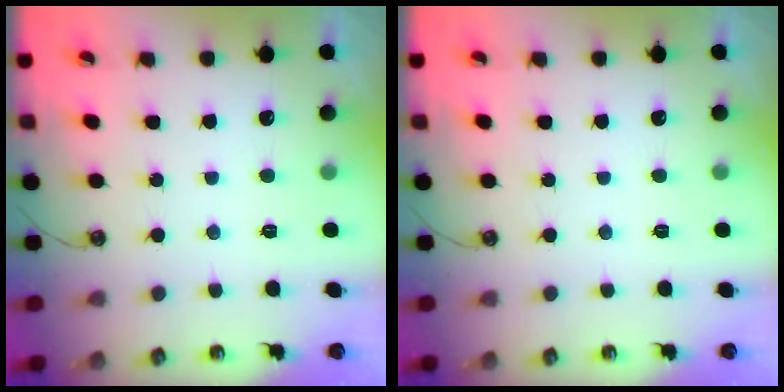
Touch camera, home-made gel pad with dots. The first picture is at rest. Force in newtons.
{"total": 0.0}